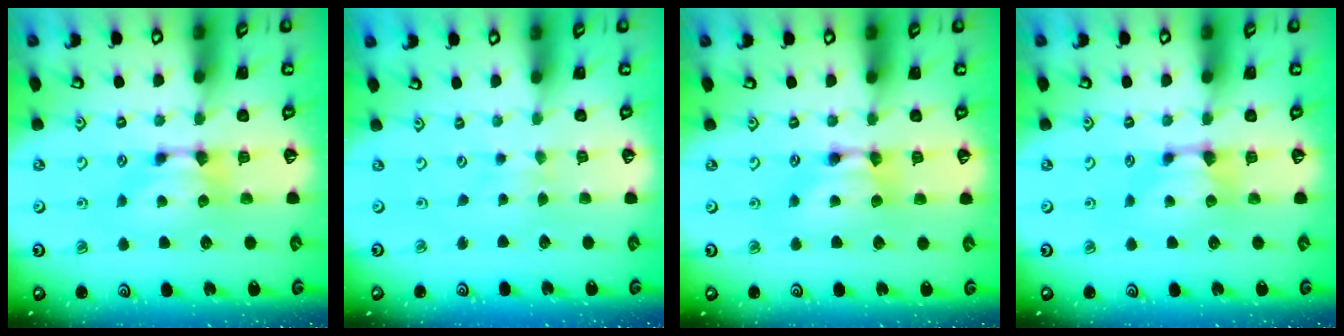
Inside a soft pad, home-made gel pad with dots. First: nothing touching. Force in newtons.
{"total": 2.4, "press": 2.4, "slide": 0.1}
{"total": 1.6, "press": 1.6, "slide": 0.2}
{"total": 0.0}